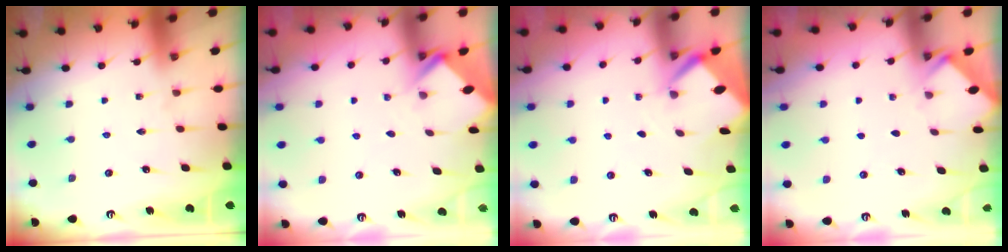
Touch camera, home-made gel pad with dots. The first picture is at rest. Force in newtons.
{"total": 2.9, "press": 2.9, "slide": 0.2}
{"total": 2.7, "press": 2.7, "slide": 0.2}
{"total": 2.5, "press": 2.4, "slide": 0.4}